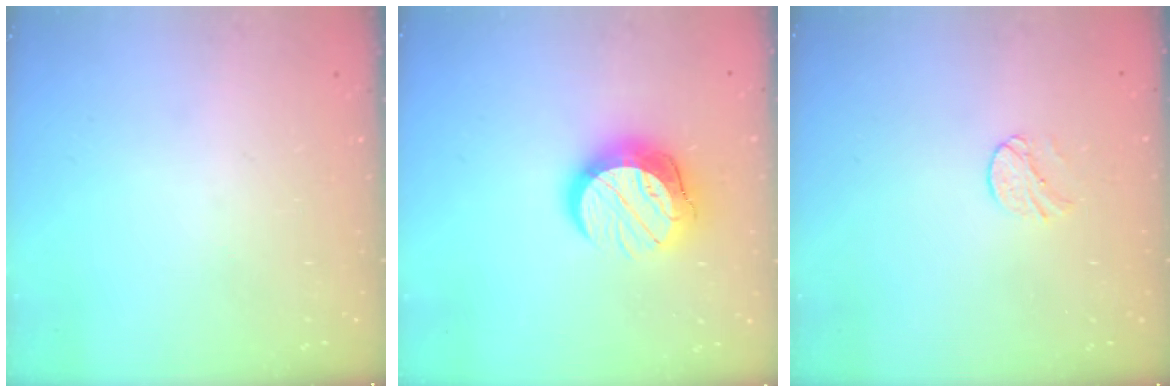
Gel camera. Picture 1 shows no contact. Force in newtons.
{"total": 13.6, "press": 13.6, "slide": 1.2}
{"total": 5.8, "press": 5.8, "slide": 0.6}